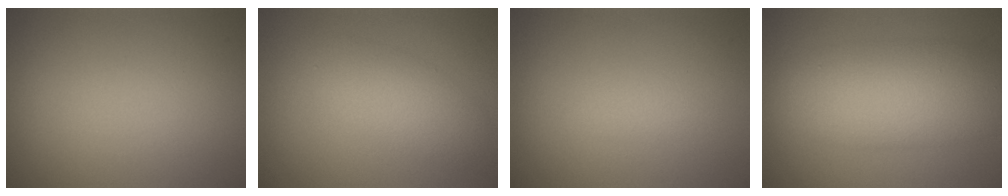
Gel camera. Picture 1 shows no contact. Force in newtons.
{"total": 3.4, "press": 3.4, "slide": 0.1}
{"total": 0.6, "press": 0.6, "slide": 0.0}
{"total": 7.6, "press": 7.6, "slide": 0.1}